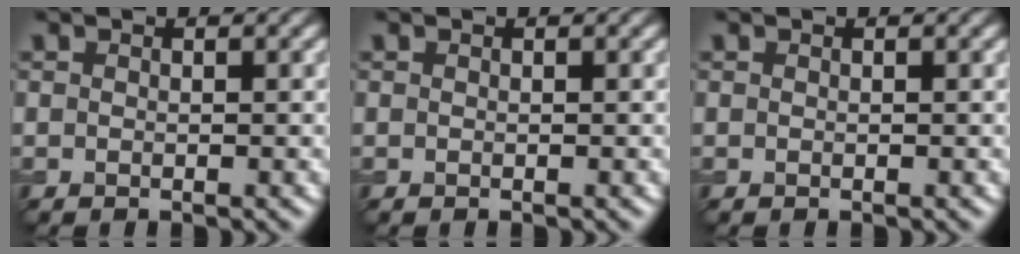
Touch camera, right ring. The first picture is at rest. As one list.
[{"total": 0.0}, {"total": 0.0}]